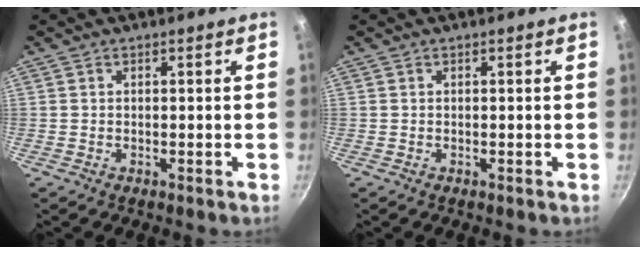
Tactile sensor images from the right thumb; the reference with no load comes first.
{"total": 0.0}